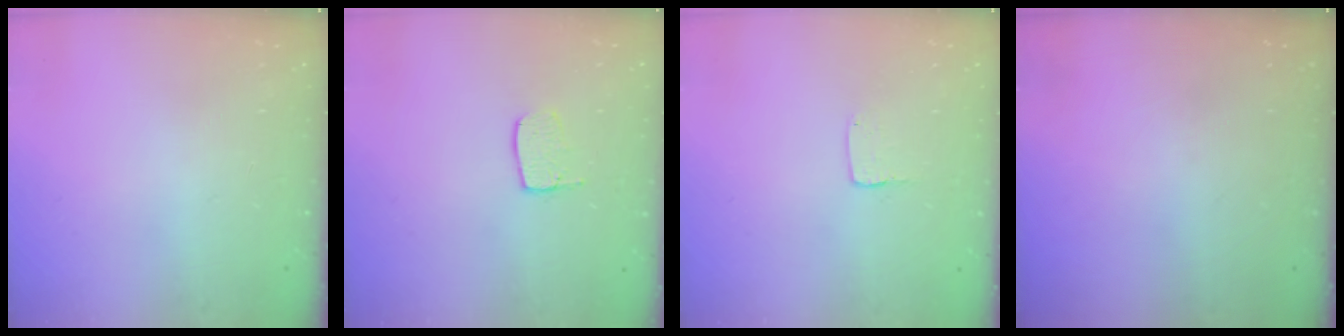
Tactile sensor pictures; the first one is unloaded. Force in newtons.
{"total": 5.8, "press": 5.8, "slide": 0.4}
{"total": 2.0, "press": 2.0, "slide": 0.2}
{"total": 0.0}